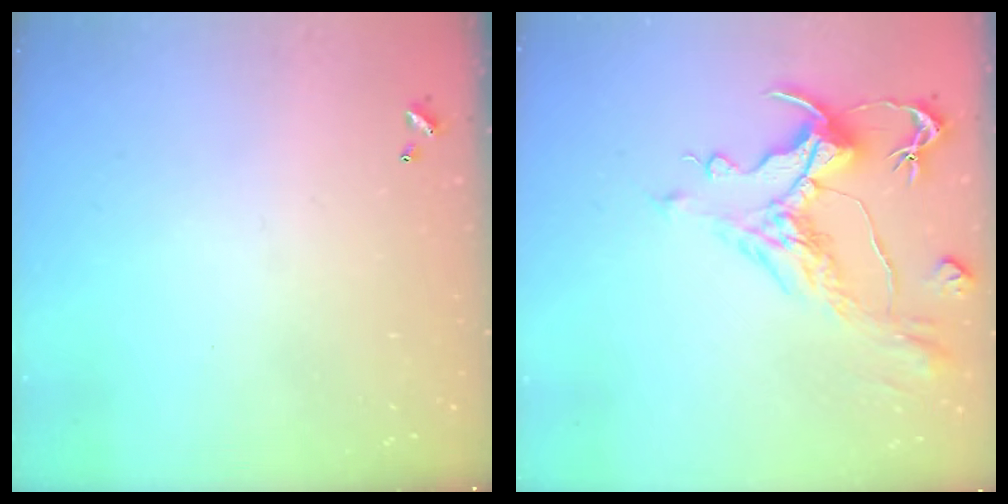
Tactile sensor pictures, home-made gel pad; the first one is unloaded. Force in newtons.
{"total": 2.6, "press": 2.1, "slide": 1.6}